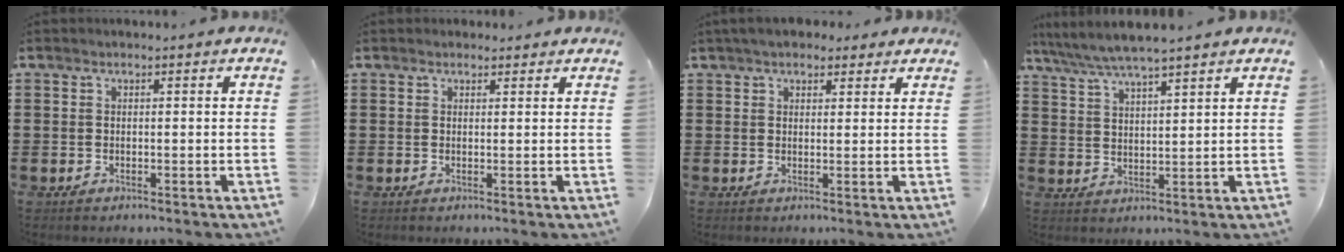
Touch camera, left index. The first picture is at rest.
{"total": 1.1, "force": [1.0, 0.6, 0.1], "torque": [-0.005, 0.005, 0.019]}
{"total": 3.6, "force": [2.9, 1.7, 1.3], "torque": [-0.035, 0.003, 0.054]}
{"total": 5.0, "force": [4.5, 0.2, 2.1], "torque": [-0.055, -0.016, 0.079]}